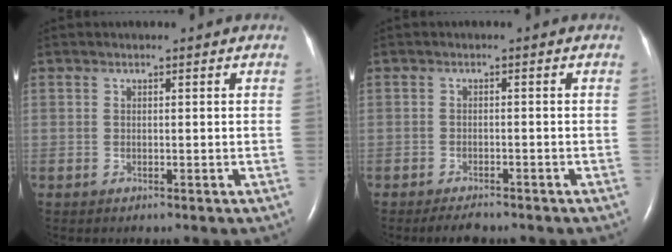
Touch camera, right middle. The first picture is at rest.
{"total": 2.5, "force": [-2.2, 0.7, 1.1], "torque": [-0.024, -0.005, -0.032]}